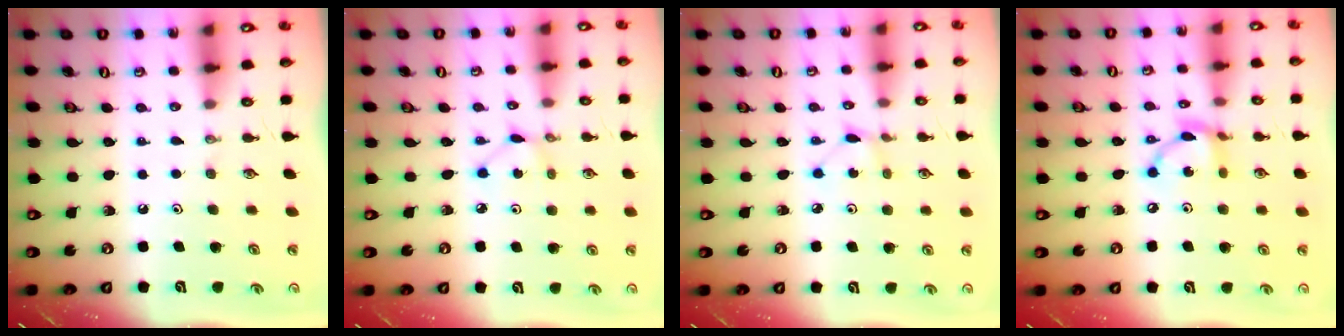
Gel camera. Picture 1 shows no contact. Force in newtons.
{"total": 2.3, "press": 2.3, "slide": 0.0}
{"total": 1.5, "press": 1.5, "slide": 0.2}
{"total": 9.9, "press": 9.8, "slide": 0.6}